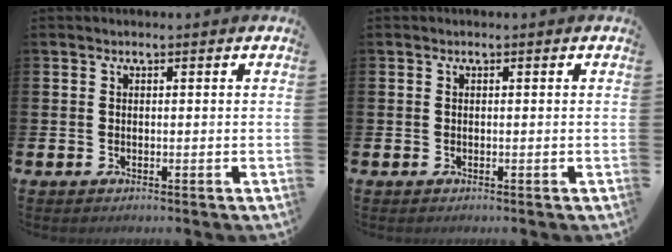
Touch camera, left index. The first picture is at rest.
{"total": 0.0}